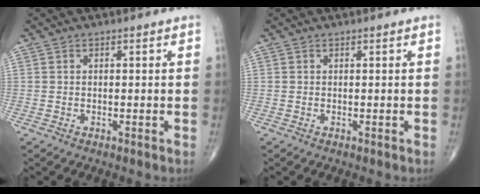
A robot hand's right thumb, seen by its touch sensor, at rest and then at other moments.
{"total": 0.0}